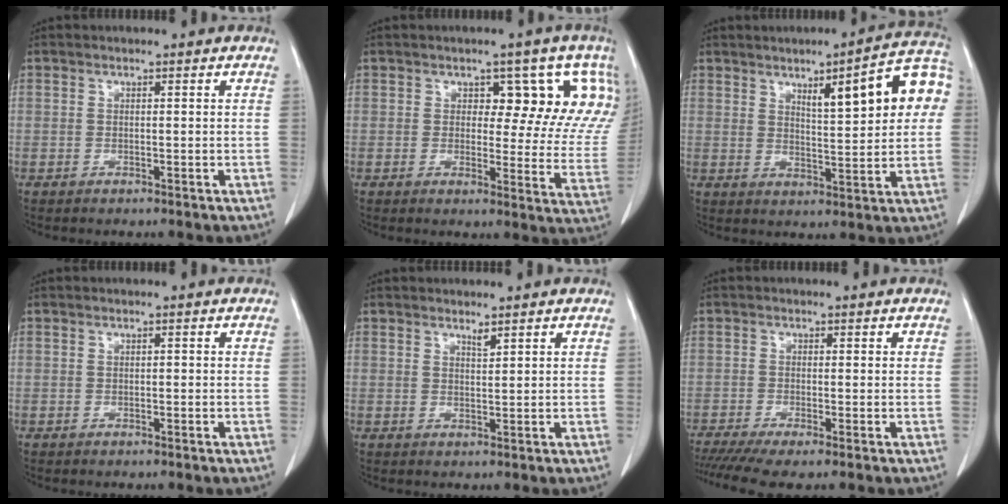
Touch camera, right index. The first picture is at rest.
{"total": 11.2, "force": [5.5, 5.6, 7.9], "torque": [-0.069, -0.001, 0.050]}
{"total": 12.5, "force": [3.8, 2.1, 11.8], "torque": [-0.153, 0.022, 0.050]}
{"total": 0.0}
{"total": 1.1, "force": [0.9, 0.0, 0.5], "torque": [-0.011, -0.007, 0.018]}
{"total": 5.5, "force": [-3.9, 0.6, 3.9], "torque": [-0.068, -0.009, -0.068]}